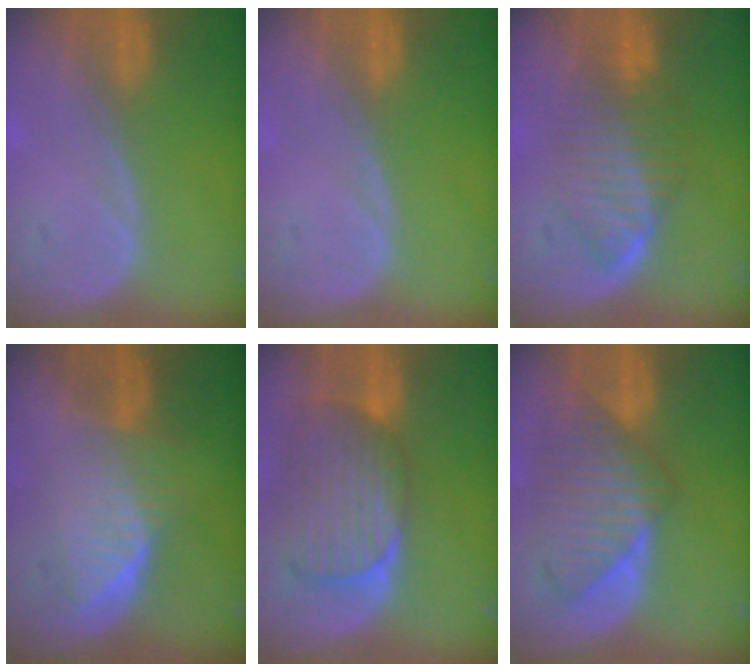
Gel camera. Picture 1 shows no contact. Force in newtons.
{"total": 0.0}
{"total": 6.4, "press": 6.3, "slide": 1.0}
{"total": 6.5, "press": 6.5, "slide": 0.6}
{"total": 9.4, "press": 8.3, "slide": 4.4}
{"total": 8.8, "press": 8.0, "slide": 3.5}